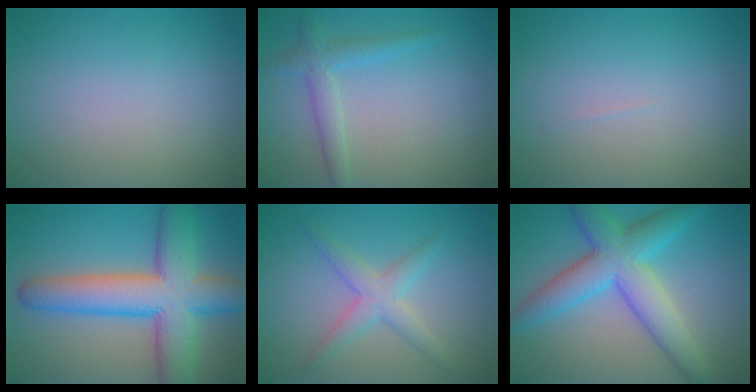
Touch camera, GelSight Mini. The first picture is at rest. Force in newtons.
{"total": 2.3, "press": 2.3, "slide": 0.0}
{"total": 0.0}
{"total": 10.3, "press": 10.3, "slide": 0.3}
{"total": 2.8, "press": 2.8, "slide": 0.1}
{"total": 7.3, "press": 7.3, "slide": 0.1}